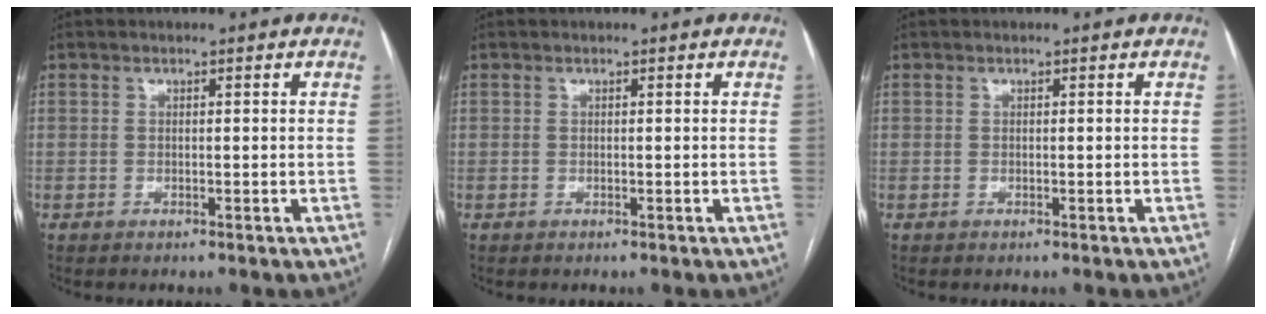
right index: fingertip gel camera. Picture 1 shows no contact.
{"total": 0.0}
{"total": 0.0}